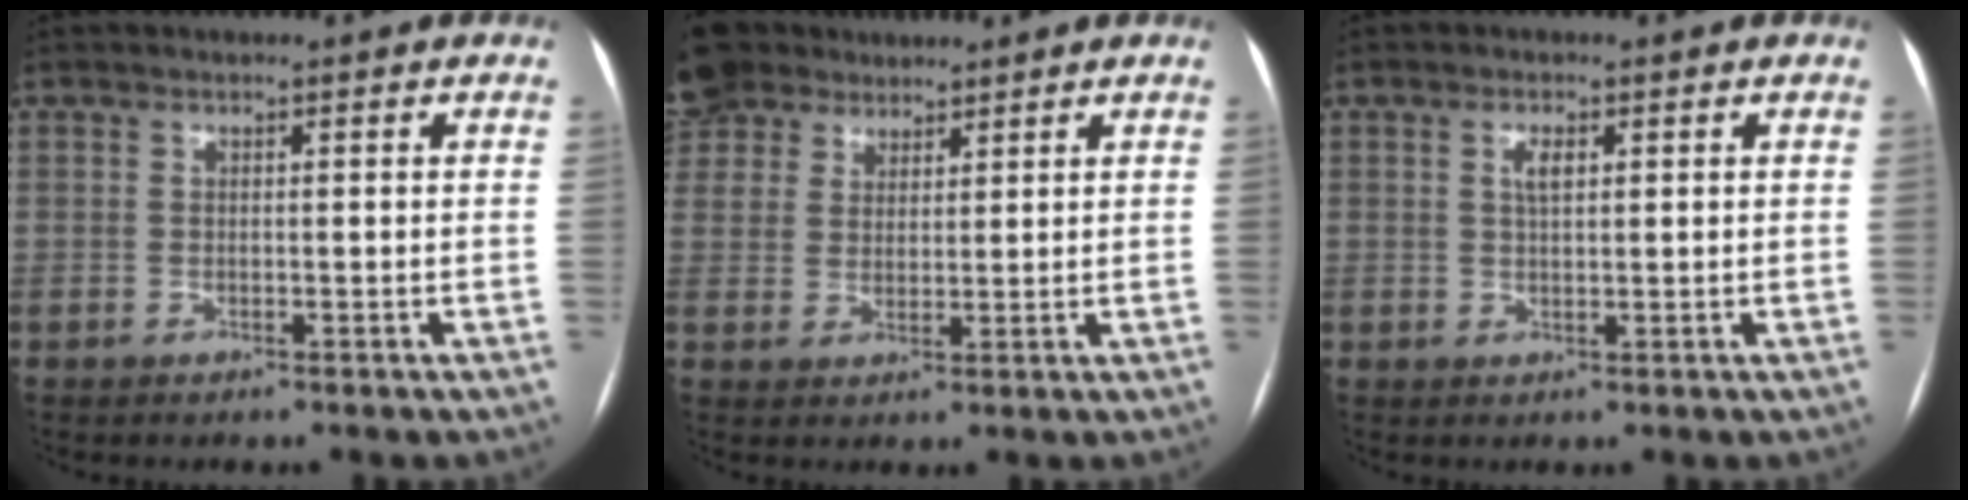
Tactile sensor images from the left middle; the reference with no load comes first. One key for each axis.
{"total": 10.9, "fx": 8.1, "fy": 6.9, "fz": 2.6, "tx": -0.084, "ty": 0.036, "tz": 0.162}
{"total": 2.1, "fx": 0.8, "fy": 0.8, "fz": 1.8, "tx": -0.037, "ty": 0.003, "tz": 0.016}